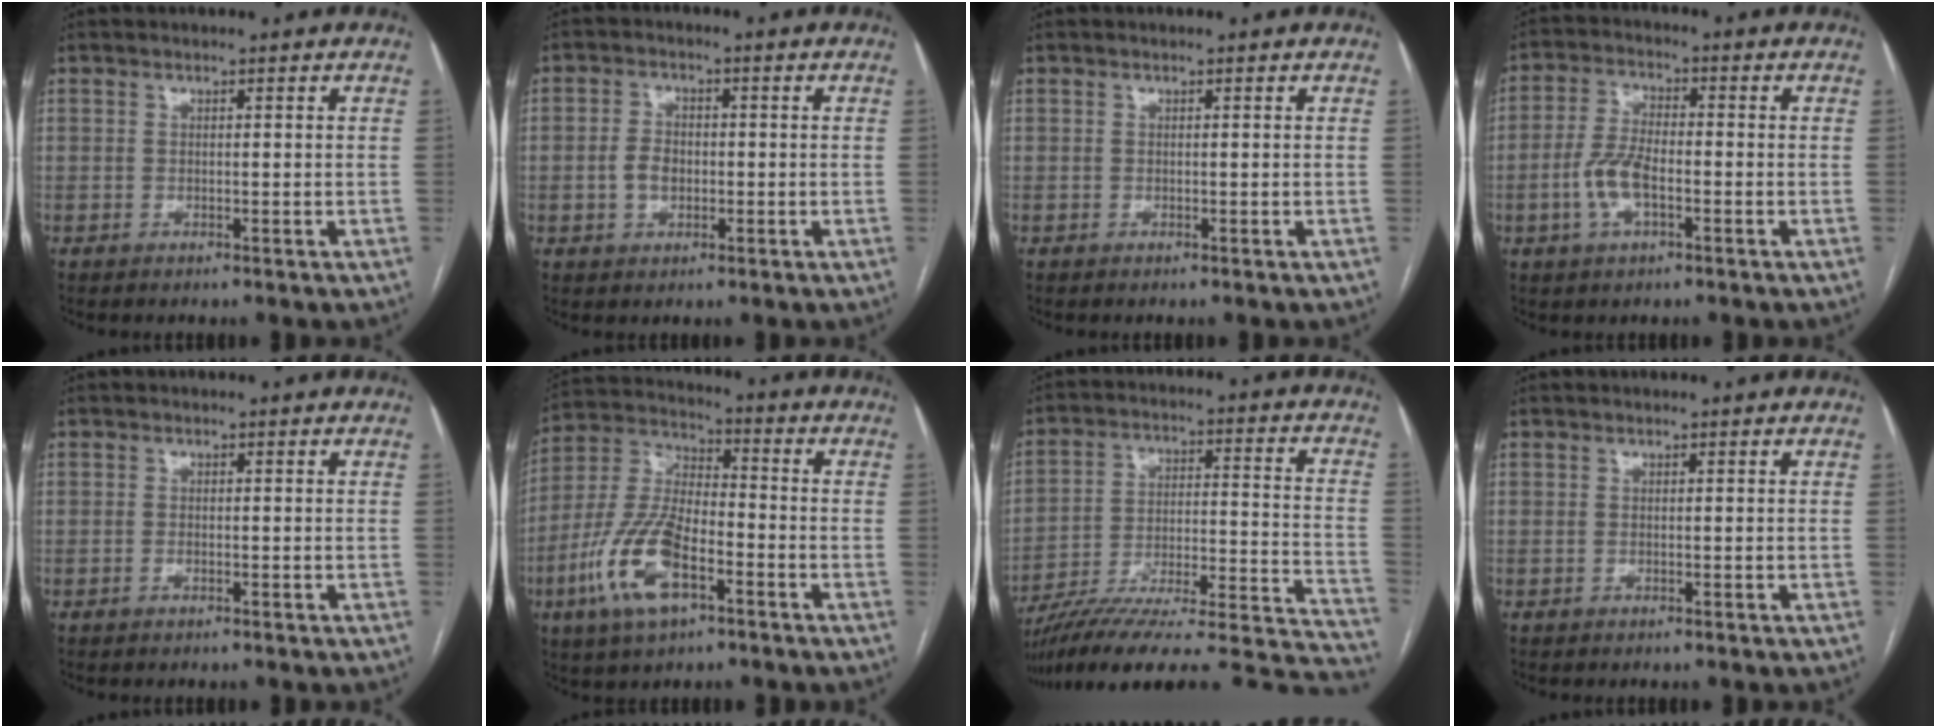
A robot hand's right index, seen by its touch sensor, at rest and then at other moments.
{"total": 3.8, "force": [-0.7, 2.7, 2.6], "torque": [-0.053, 0.008, -0.010]}
{"total": 0.0}
{"total": 6.6, "force": [-2.2, 2.4, 5.7], "torque": [-0.128, 0.006, -0.042]}
{"total": 0.5, "force": [-0.1, 0.3, 0.4], "torque": [-0.014, 0.001, 0.000]}
{"total": 14.3, "force": [-5.9, 5.5, 11.8], "torque": [-0.266, 0.004, -0.108]}
{"total": 30.4, "force": [-26.5, 3.4, 14.6], "torque": [-0.140, -0.002, -0.376]}
{"total": 0.0}